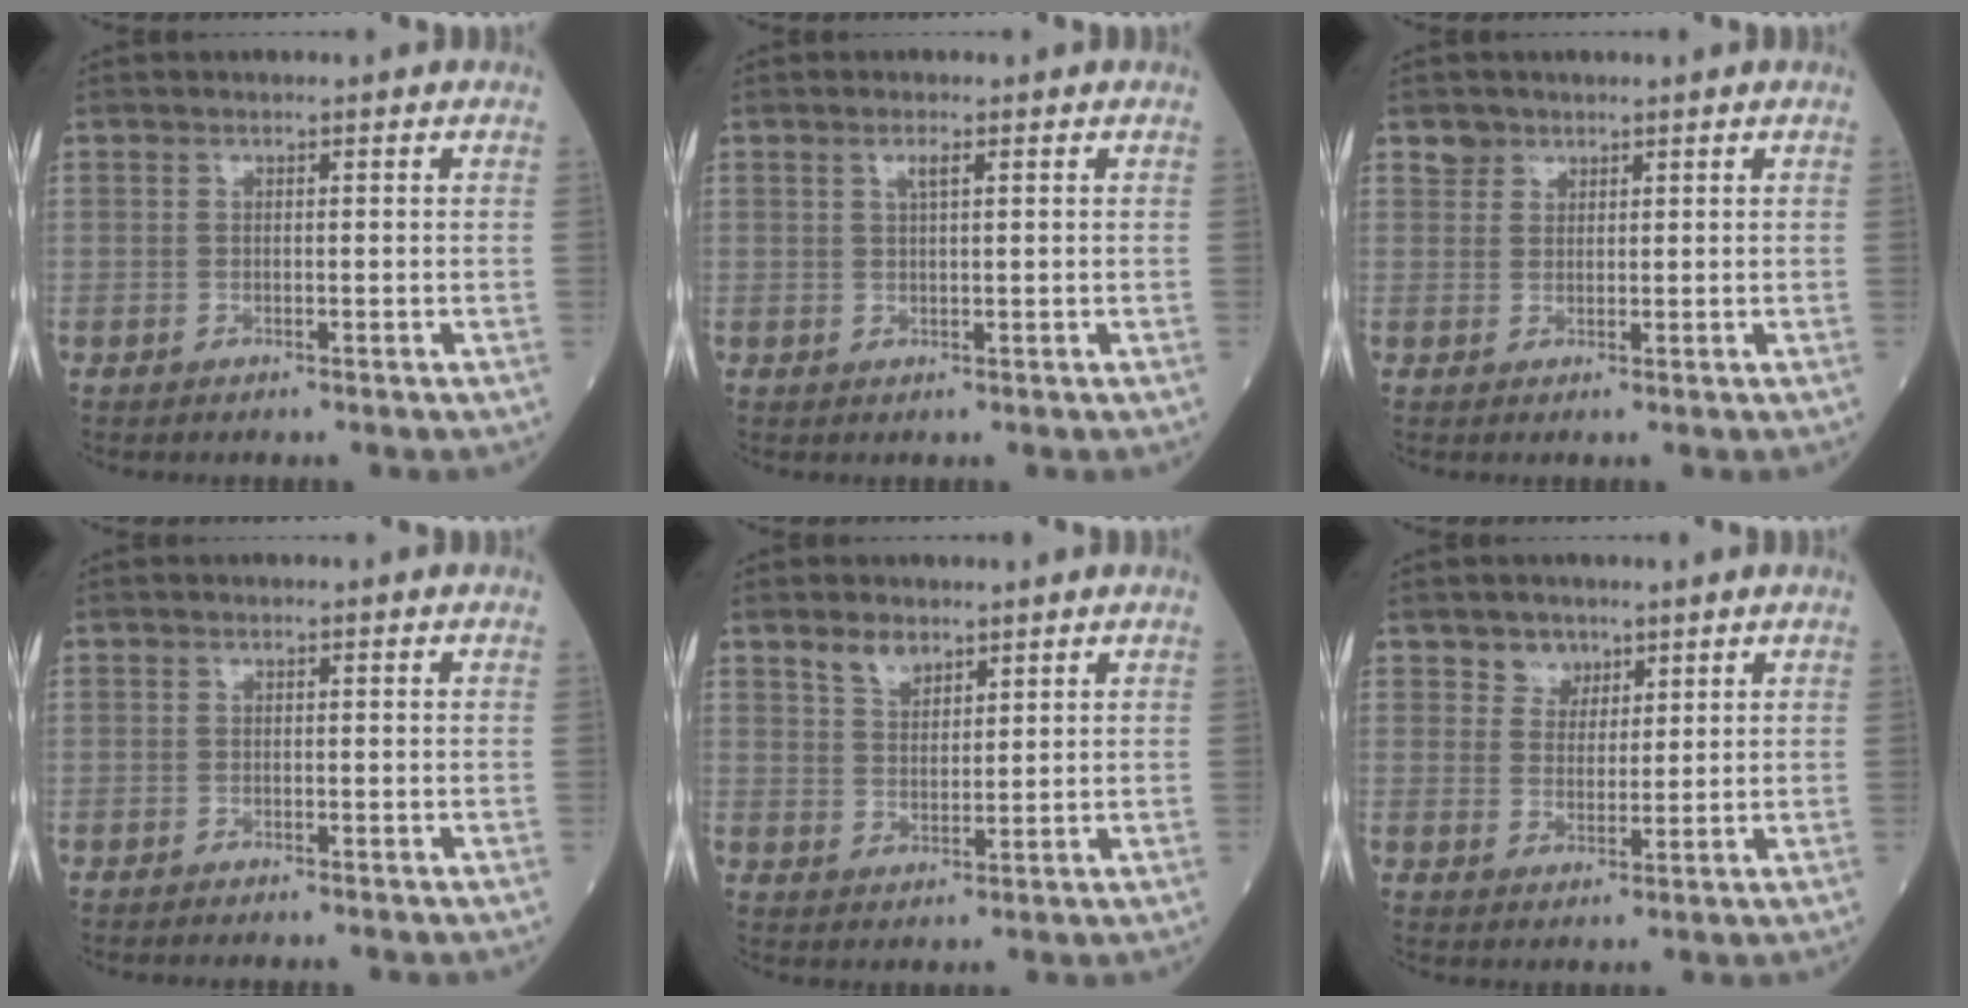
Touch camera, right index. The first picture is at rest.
{"total": 1.5, "force": [0.7, 0.1, 1.3], "torque": [-0.028, 0.000, 0.013]}
{"total": 1.6, "force": [1.1, 1.1, -0.1], "torque": [0.009, 0.005, 0.014]}
{"total": 0.8, "force": [-0.8, 0.0, 0.2], "torque": [-0.006, -0.001, -0.013]}
{"total": 3.8, "force": [2.9, 1.8, 1.7], "torque": [-0.034, 0.000, 0.060]}
{"total": 3.5, "force": [2.4, 2.4, 0.5], "torque": [-0.003, 0.000, 0.040]}